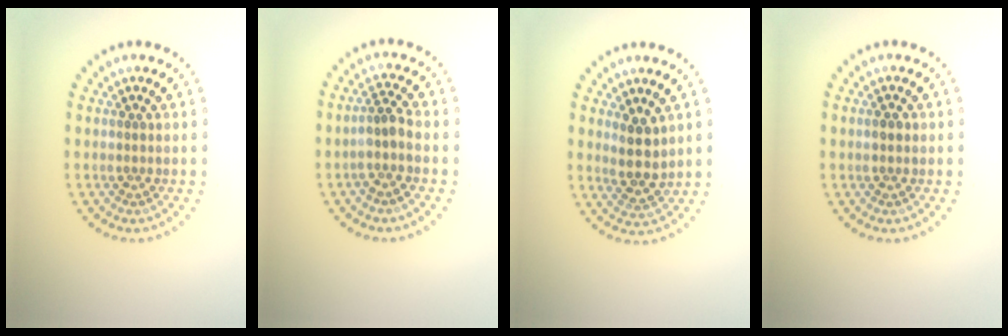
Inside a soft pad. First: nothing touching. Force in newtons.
{"total": 2.0, "press": 1.6, "slide": 1.2}
{"total": 2.8, "press": 2.4, "slide": 1.4}
{"total": 1.3, "press": 1.3, "slide": 0.1}